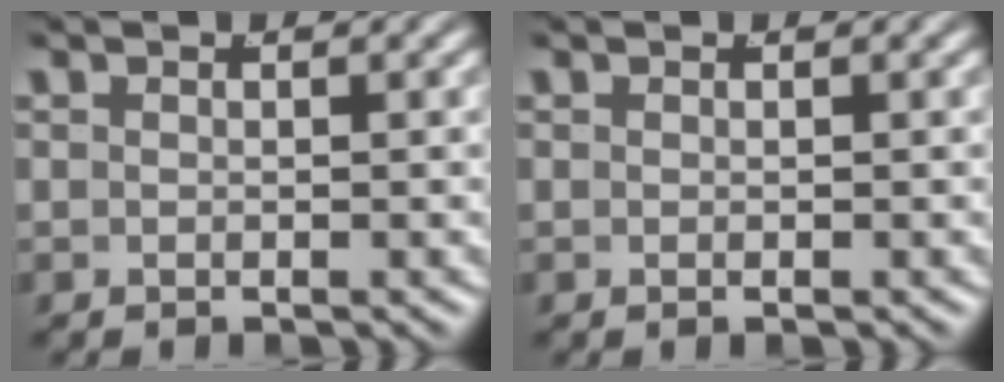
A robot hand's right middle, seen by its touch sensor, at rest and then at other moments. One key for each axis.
{"total": 0.0}